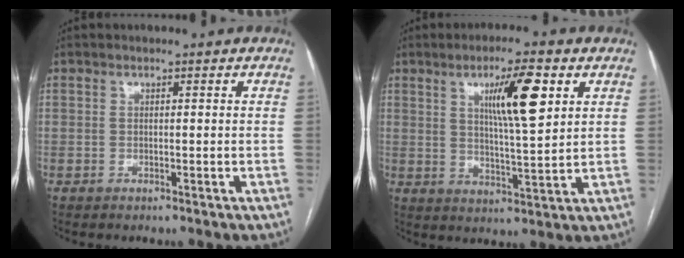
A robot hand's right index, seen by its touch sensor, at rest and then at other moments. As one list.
[{"total": 10.0, "force": [4.0, 1.0, 9.1], "torque": [-0.151, 0.000, 0.065]}]